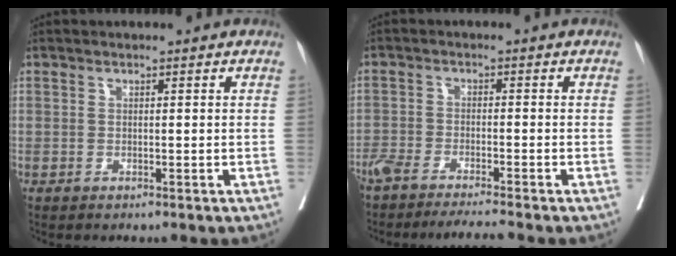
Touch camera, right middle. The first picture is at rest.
{"total": 7.2, "force": [-6.4, -0.3, 3.2], "torque": [-0.047, -0.010, -0.108]}